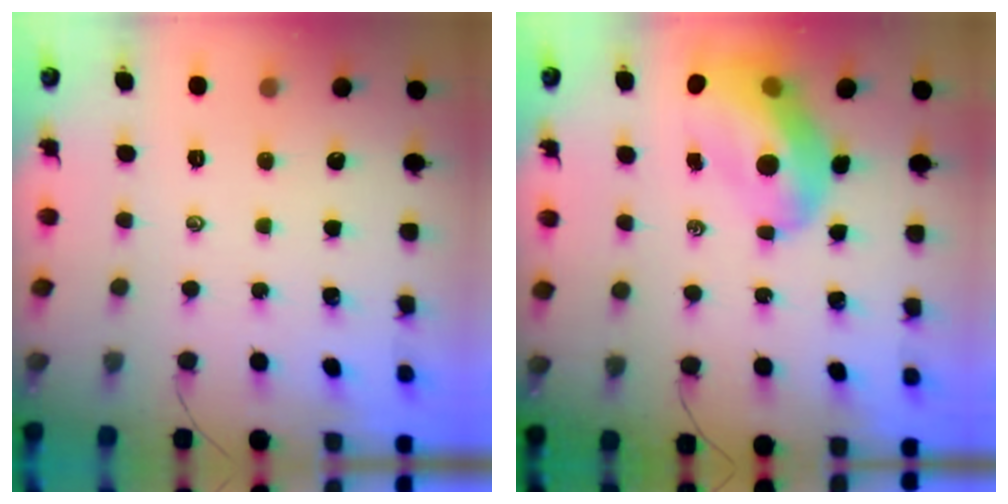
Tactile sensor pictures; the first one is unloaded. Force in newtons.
{"total": 13.3, "press": 12.6, "slide": 4.0}